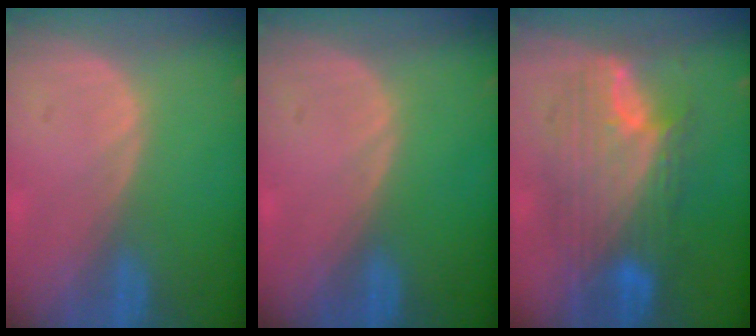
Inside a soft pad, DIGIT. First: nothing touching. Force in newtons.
{"total": 0.0}
{"total": 10.0, "press": 10.0, "slide": 0.6}